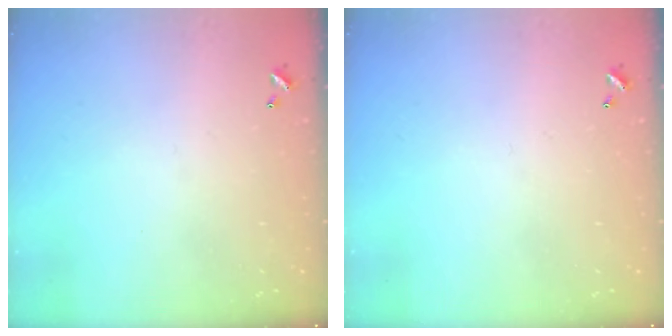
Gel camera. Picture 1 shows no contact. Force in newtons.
{"total": 0.0}